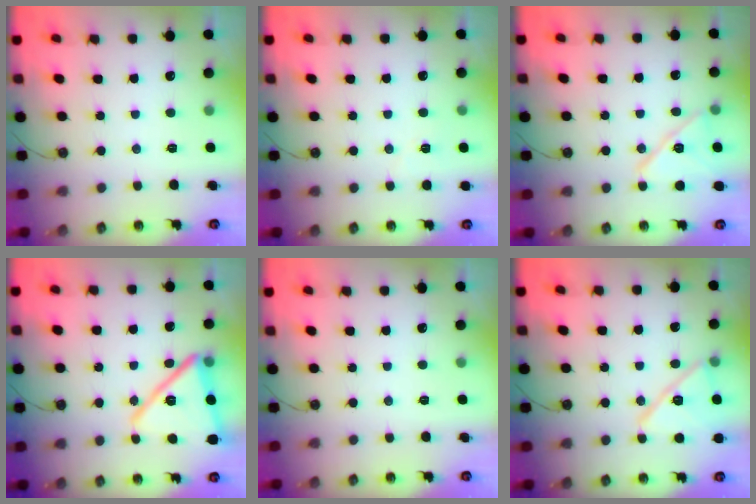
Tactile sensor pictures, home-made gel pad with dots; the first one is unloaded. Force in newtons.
{"total": 5.0, "press": 4.2, "slide": 2.6}
{"total": 14.3, "press": 10.9, "slide": 9.3}
{"total": 18.7, "press": 18.4, "slide": 3.3}
{"total": 0.0}
{"total": 15.0, "press": 14.9, "slide": 0.8}